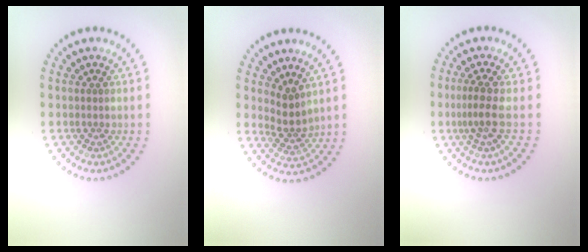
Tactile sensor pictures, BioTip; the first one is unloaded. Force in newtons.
{"total": 2.2, "press": 1.5, "slide": 1.6}
{"total": 2.3, "press": 1.5, "slide": 1.7}